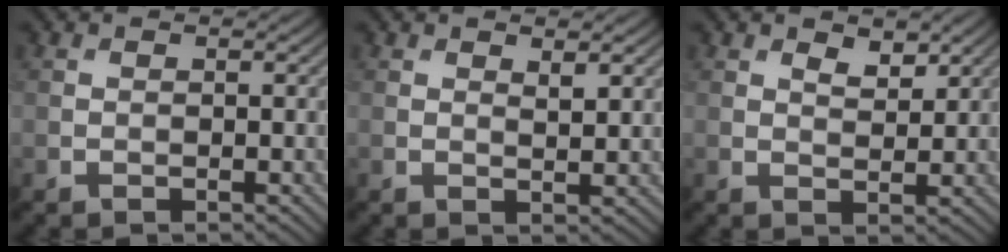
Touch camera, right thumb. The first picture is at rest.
{"total": 1.6, "force": [1.0, 0.3, 1.1], "torque": [-0.020, -0.006, 0.022]}
{"total": 2.3, "force": [1.6, 1.0, 1.3], "torque": [-0.022, -0.007, 0.033]}